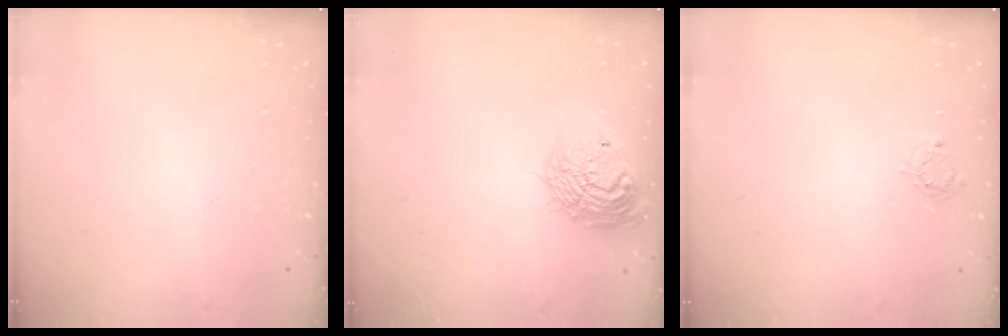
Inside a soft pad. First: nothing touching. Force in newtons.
{"total": 17.0, "press": 17.0, "slide": 0.6}
{"total": 4.5, "press": 4.4, "slide": 0.2}